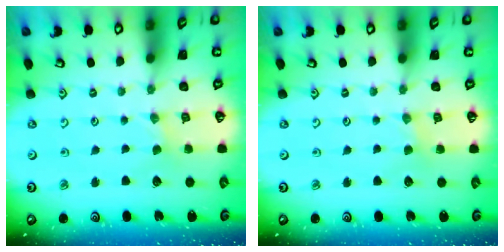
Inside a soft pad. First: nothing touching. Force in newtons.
{"total": 1.5, "press": 1.5, "slide": 0.3}